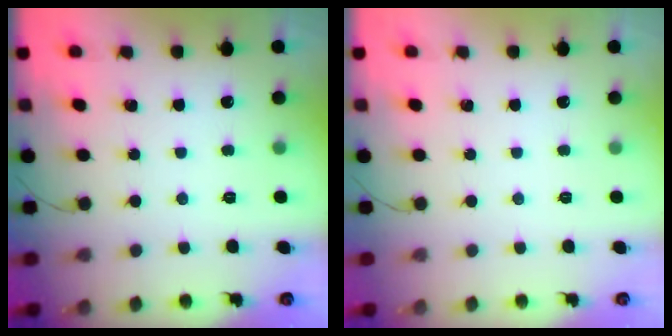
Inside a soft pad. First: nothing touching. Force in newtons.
{"total": 0.0}